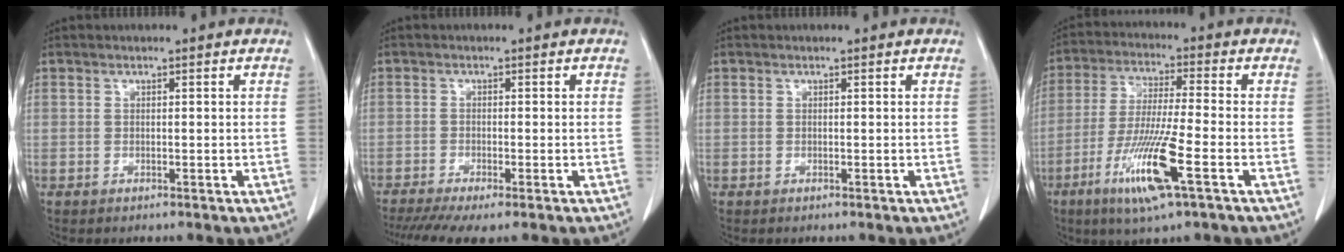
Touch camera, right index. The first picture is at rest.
{"total": 7.0, "force": [-5.3, 0.8, 4.6], "torque": [-0.072, -0.013, -0.086]}
{"total": 0.0}
{"total": 12.0, "force": [-5.2, 0.2, 10.8], "torque": [-0.218, -0.023, -0.098]}